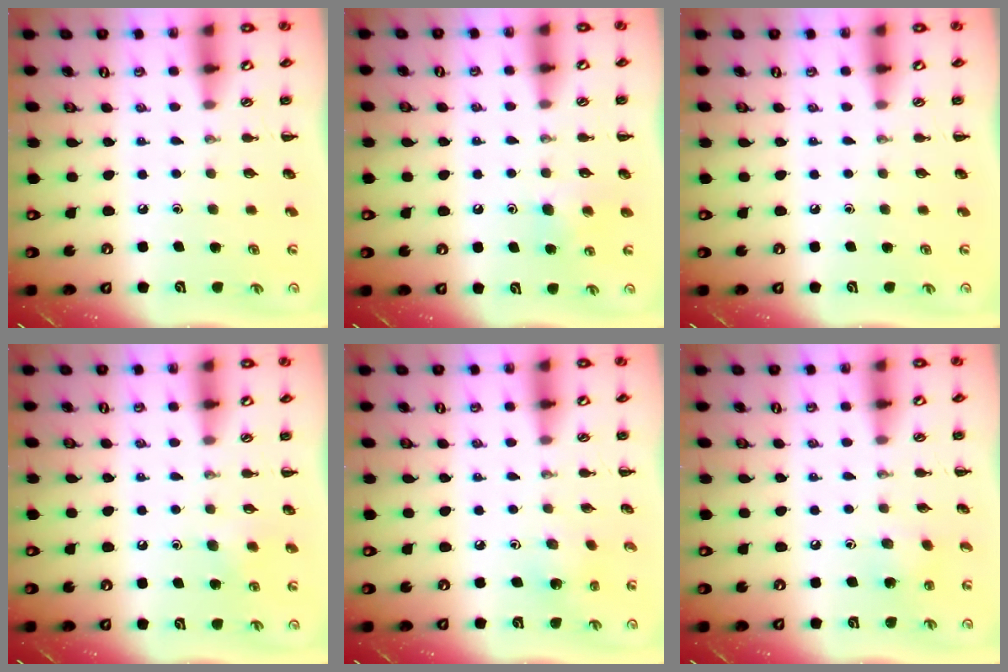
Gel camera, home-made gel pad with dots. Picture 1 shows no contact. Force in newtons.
{"total": 5.8, "press": 5.6, "slide": 1.5}
{"total": 0.0}
{"total": 5.2, "press": 4.9, "slide": 1.6}
{"total": 1.9, "press": 1.9, "slide": 0.6}
{"total": 2.8, "press": 2.7, "slide": 0.6}